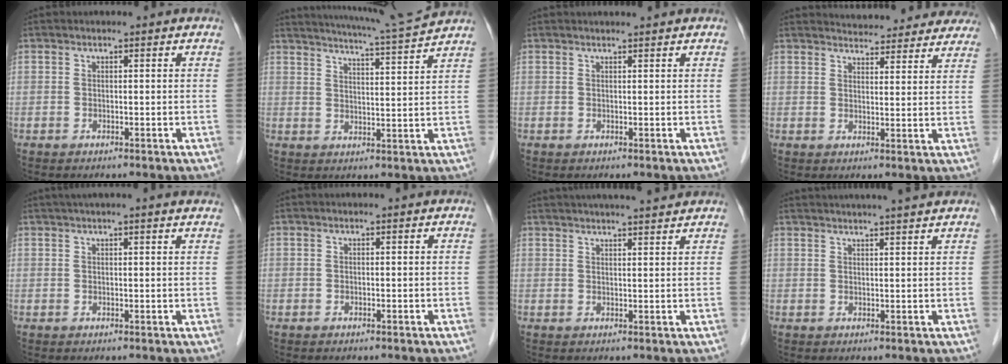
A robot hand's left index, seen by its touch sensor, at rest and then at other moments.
{"total": 10.8, "force": [10.2, -2.1, 3.0], "torque": [-0.065, -0.025, 0.144]}
{"total": 2.4, "force": [2.3, -0.1, 0.8], "torque": [-0.009, 0.014, 0.029]}
{"total": 16.3, "force": [15.5, 3.8, 3.3], "torque": [-0.024, -0.005, 0.172]}
{"total": 7.8, "force": [6.6, -0.1, 4.2], "torque": [-0.063, 0.028, 0.076]}
{"total": 0.0}
{"total": 12.5, "force": [11.2, 1.0, 5.4], "torque": [-0.088, 0.028, 0.150]}
{"total": 11.6, "force": [10.5, 0.1, 5.0], "torque": [-0.080, 0.024, 0.130]}